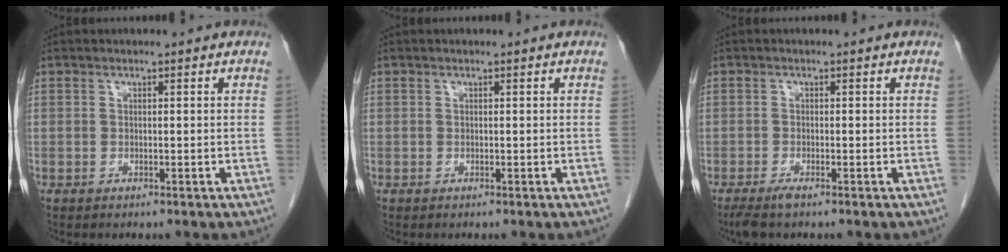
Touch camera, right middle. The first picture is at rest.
{"total": 0.0}
{"total": 2.5, "force": [-1.8, 0.1, 1.7], "torque": [-0.037, -0.007, -0.037]}